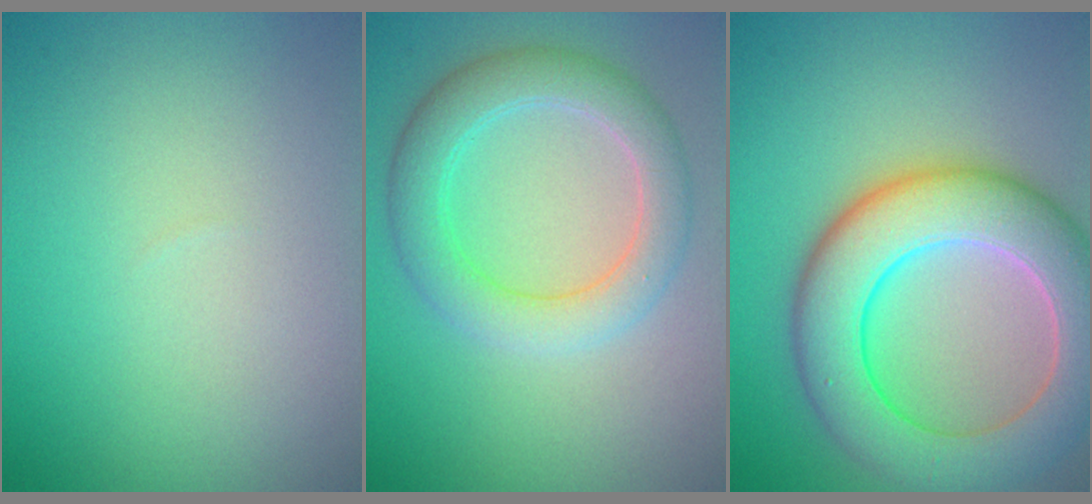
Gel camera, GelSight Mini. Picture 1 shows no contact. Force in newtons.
{"total": 4.5, "press": 4.5, "slide": 0.3}
{"total": 9.5, "press": 9.5, "slide": 0.7}